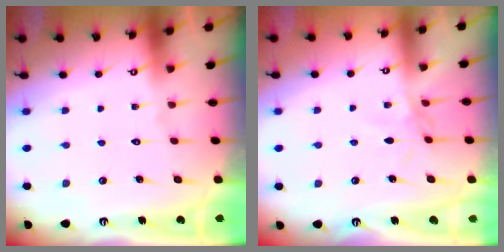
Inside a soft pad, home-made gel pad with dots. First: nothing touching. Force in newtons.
{"total": 2.0, "press": 2.0, "slide": 0.4}